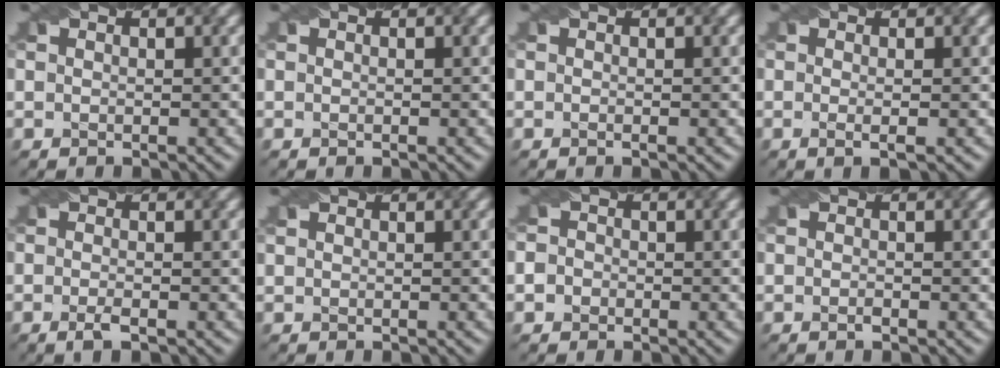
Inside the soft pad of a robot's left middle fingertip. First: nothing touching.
{"total": 0.0}
{"total": 0.0}
{"total": 1.2, "force": [-0.3, -0.1, 1.2], "torque": [-0.018, -0.001, -0.011]}
{"total": 1.5, "force": [-0.8, 0.1, 1.2], "torque": [-0.027, 0.000, -0.019]}
{"total": 0.5, "force": [0.5, 0.0, 0.2], "torque": [-0.005, -0.003, 0.009]}
{"total": 2.2, "force": [-0.1, 2.0, 0.9], "torque": [-0.006, 0.018, -0.022]}
{"total": 0.6, "force": [-0.5, 0.1, 0.3], "torque": [-0.005, -0.001, -0.010]}